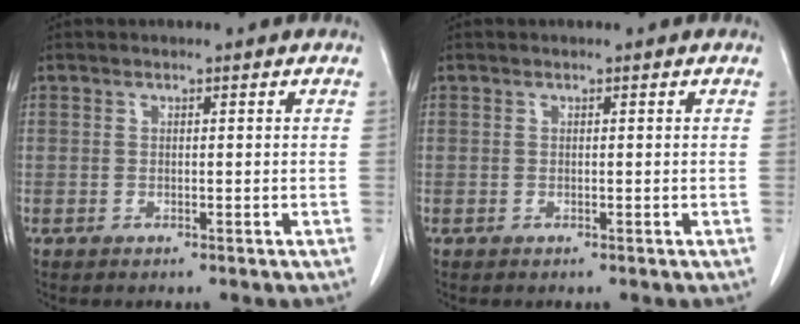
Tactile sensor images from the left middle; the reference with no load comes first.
{"total": 0.0}